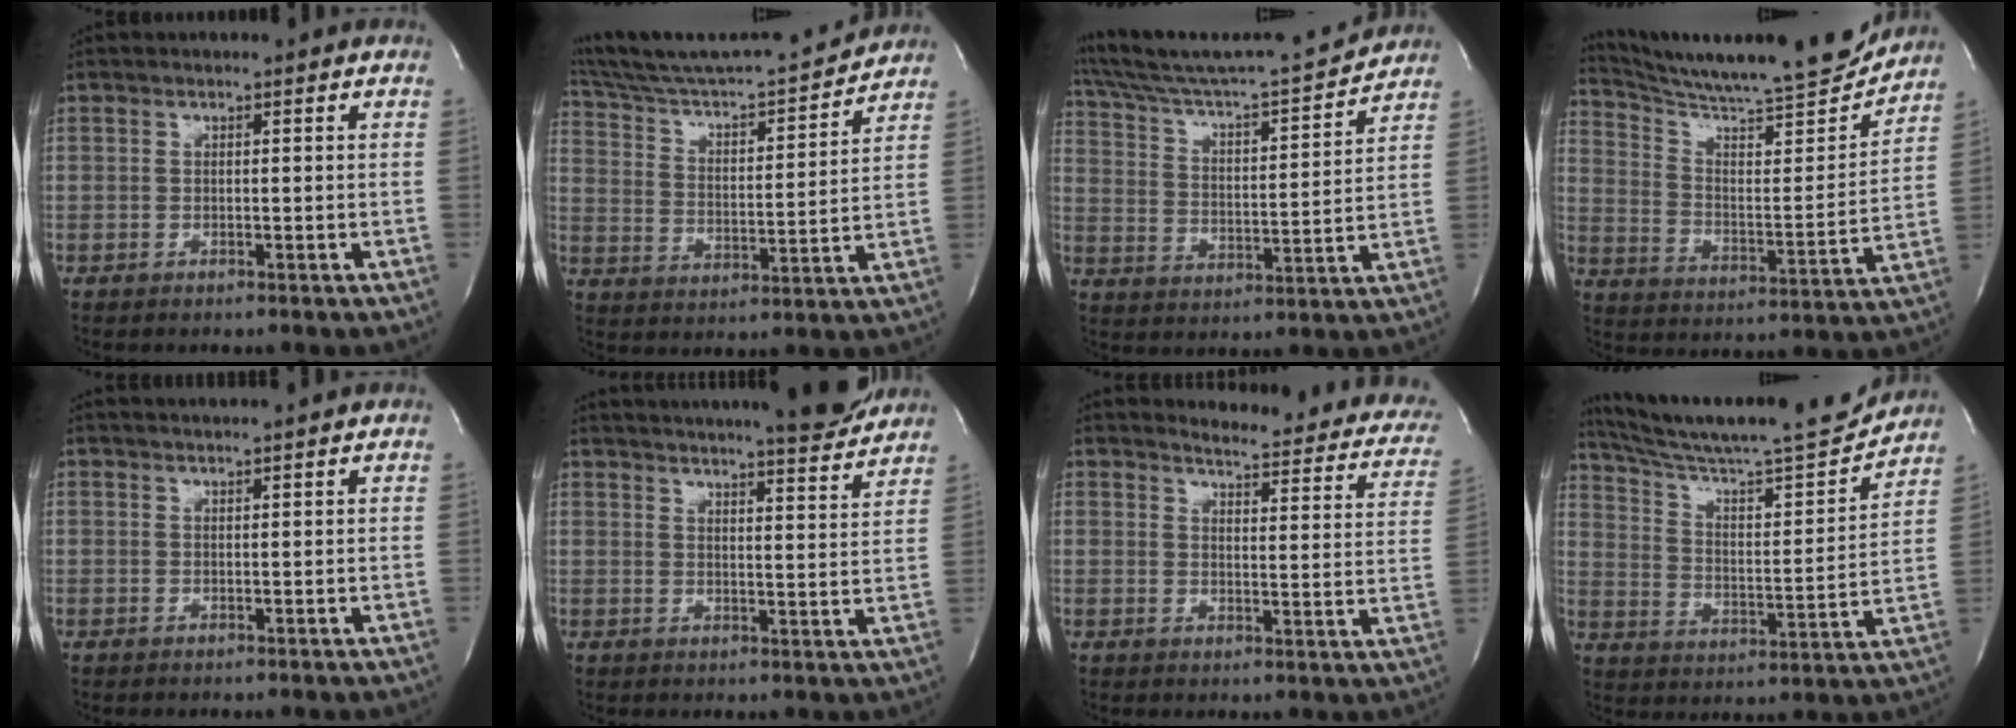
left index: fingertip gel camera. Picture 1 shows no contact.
{"total": 20.0, "force": [18.8, 0.7, 6.5], "torque": [-0.116, -0.014, 0.292]}
{"total": 18.4, "force": [17.5, -0.2, 5.9], "torque": [-0.111, -0.019, 0.273]}
{"total": 20.2, "force": [19.1, 0.8, 6.6], "torque": [-0.115, -0.052, 0.282]}
{"total": 2.8, "force": [2.6, -0.6, 0.9], "torque": [-0.010, 0.014, 0.042]}
{"total": 17.1, "force": [16.0, 0.5, 6.2], "torque": [-0.095, -0.023, 0.206]}
{"total": 17.0, "force": [15.8, 3.5, 5.2], "torque": [-0.040, -0.066, 0.157]}
{"total": 20.0, "force": [18.7, 0.2, 6.9], "torque": [-0.124, -0.031, 0.287]}